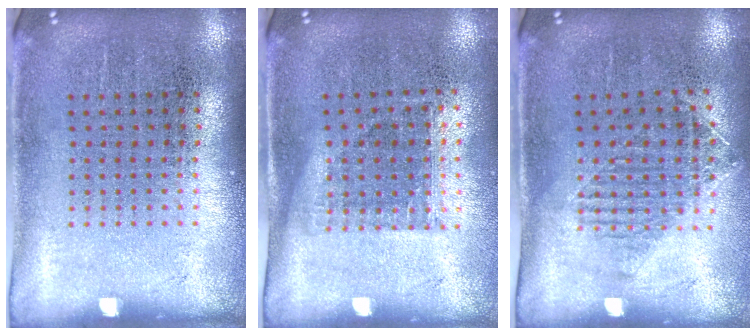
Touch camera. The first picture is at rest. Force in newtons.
{"total": 1.1, "press": 0.9, "slide": 0.7}
{"total": 1.2, "press": 1.1, "slide": 0.6}